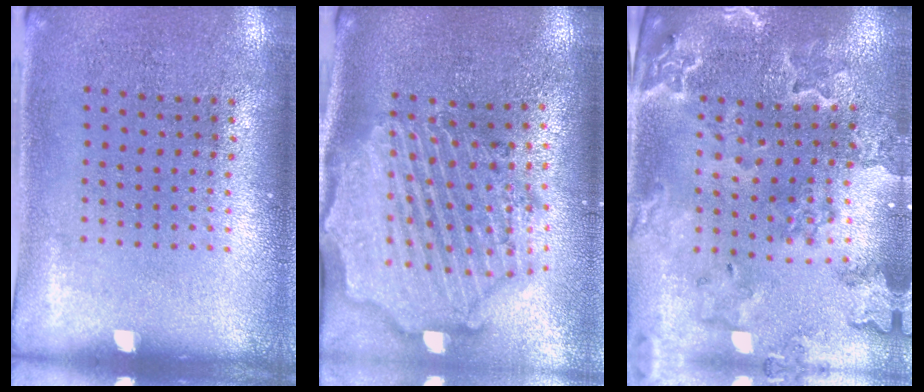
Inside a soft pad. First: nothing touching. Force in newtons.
{"total": 3.4, "press": 2.9, "slide": 1.8}
{"total": 2.0, "press": 2.0, "slide": 0.2}